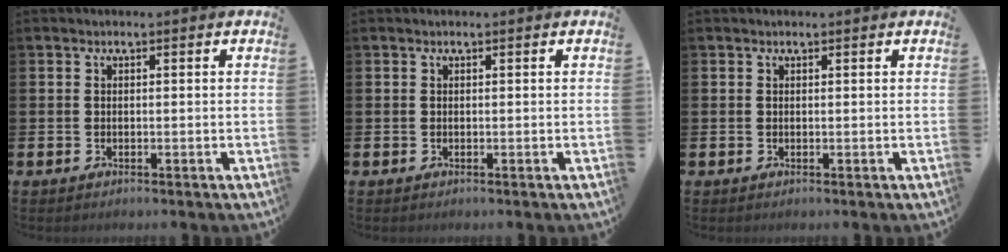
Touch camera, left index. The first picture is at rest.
{"total": 0.0}
{"total": 0.0}